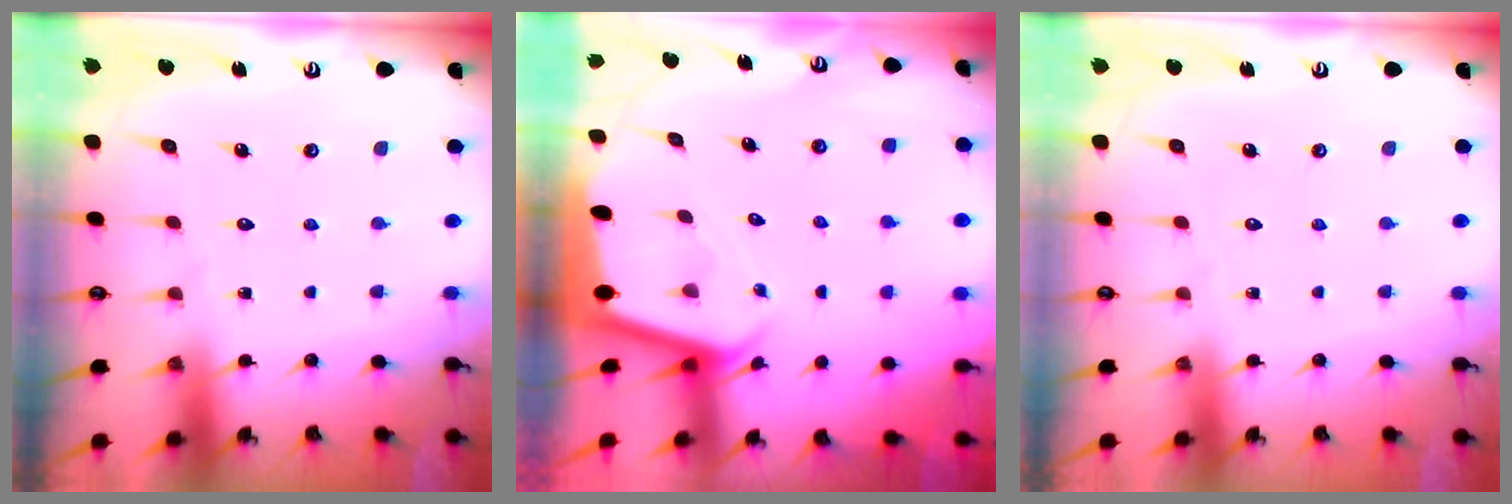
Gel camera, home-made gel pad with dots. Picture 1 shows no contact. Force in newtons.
{"total": 2.2, "press": 2.2, "slide": 0.2}
{"total": 0.0}